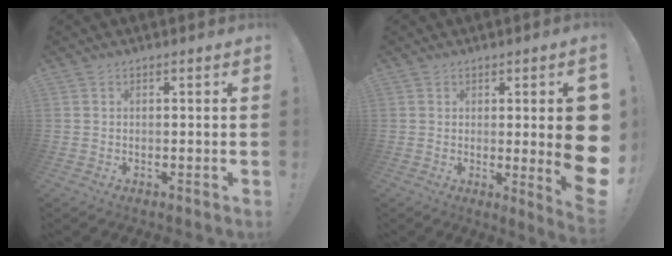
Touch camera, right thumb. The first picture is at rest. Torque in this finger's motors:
{"motor_torque": [1.09, 2.80, 1.05, -0.59, 0.27]}